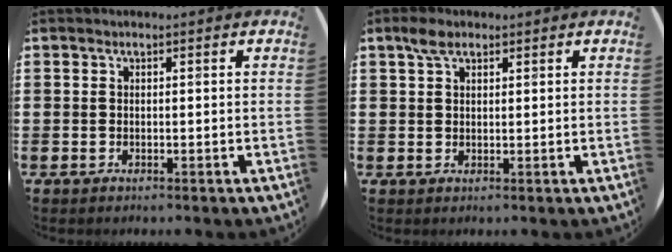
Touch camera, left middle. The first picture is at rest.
{"total": 2.7, "force": [1.8, 1.3, 1.4], "torque": [-0.023, 0.004, 0.032]}